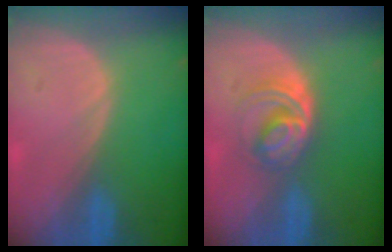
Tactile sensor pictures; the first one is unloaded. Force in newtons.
{"total": 6.1, "press": 5.3, "slide": 3.1}